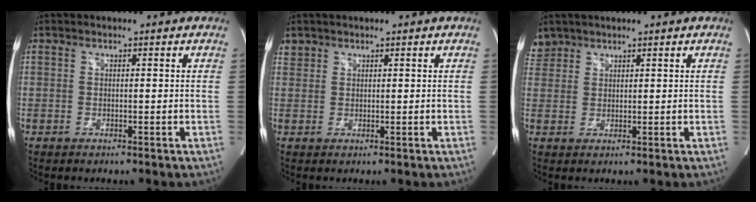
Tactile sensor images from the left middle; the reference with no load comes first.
{"total": 1.3, "force": [1.1, 0.8, -0.1], "torque": [0.008, 0.009, 0.018]}
{"total": 2.9, "force": [2.5, 1.4, -0.2], "torque": [0.006, 0.012, 0.051]}